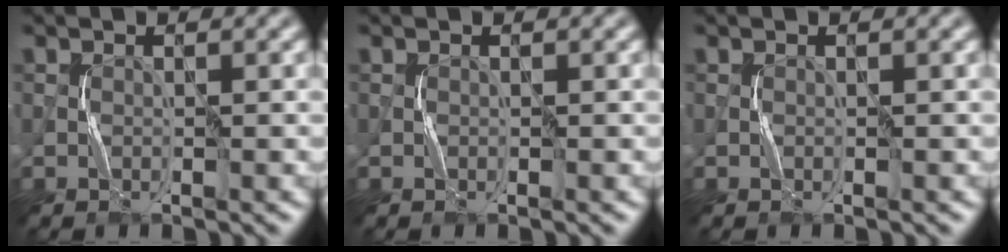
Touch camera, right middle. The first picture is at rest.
{"total": 0.0}
{"total": 0.0}